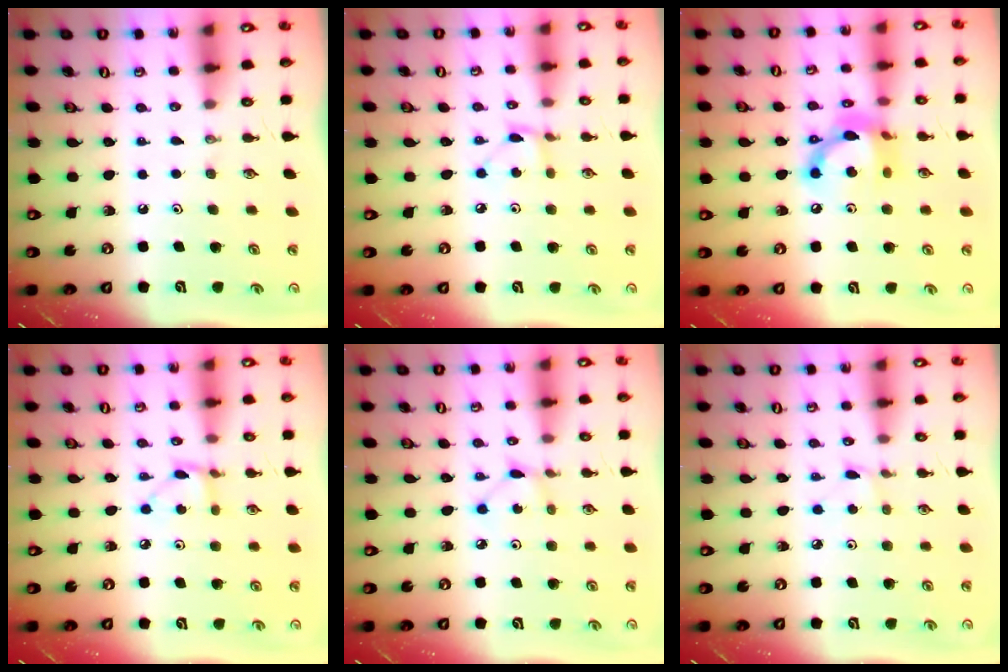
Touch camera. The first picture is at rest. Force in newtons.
{"total": 3.5, "press": 3.5, "slide": 0.0}
{"total": 14.3, "press": 14.3, "slide": 0.7}
{"total": 3.5, "press": 3.5, "slide": 0.4}
{"total": 2.0, "press": 2.0, "slide": 0.3}
{"total": 1.5, "press": 1.5, "slide": 0.2}